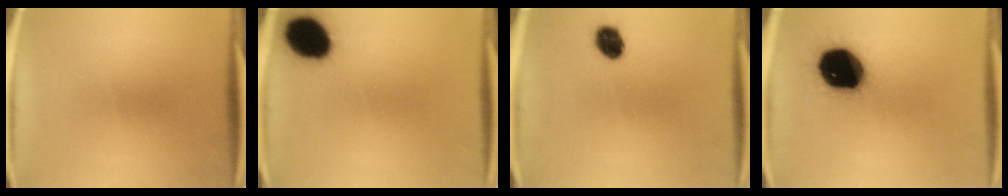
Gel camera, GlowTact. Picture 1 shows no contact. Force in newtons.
{"total": 12.0}
{"total": 5.6}
{"total": 20.1}